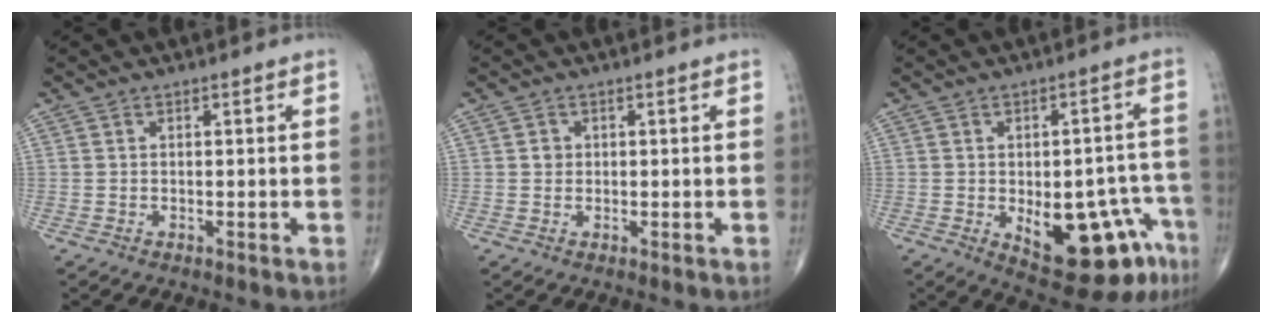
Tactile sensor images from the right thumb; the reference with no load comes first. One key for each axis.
{"total": 1.3, "fx": 0.2, "fy": 1.3, "fz": 0.4, "tx": -0.002, "ty": 0.002, "tz": 0.002}
{"total": 16.5, "fx": -6.7, "fy": 7.4, "fz": 13.0, "tx": -0.129, "ty": 0.038, "tz": -0.069}